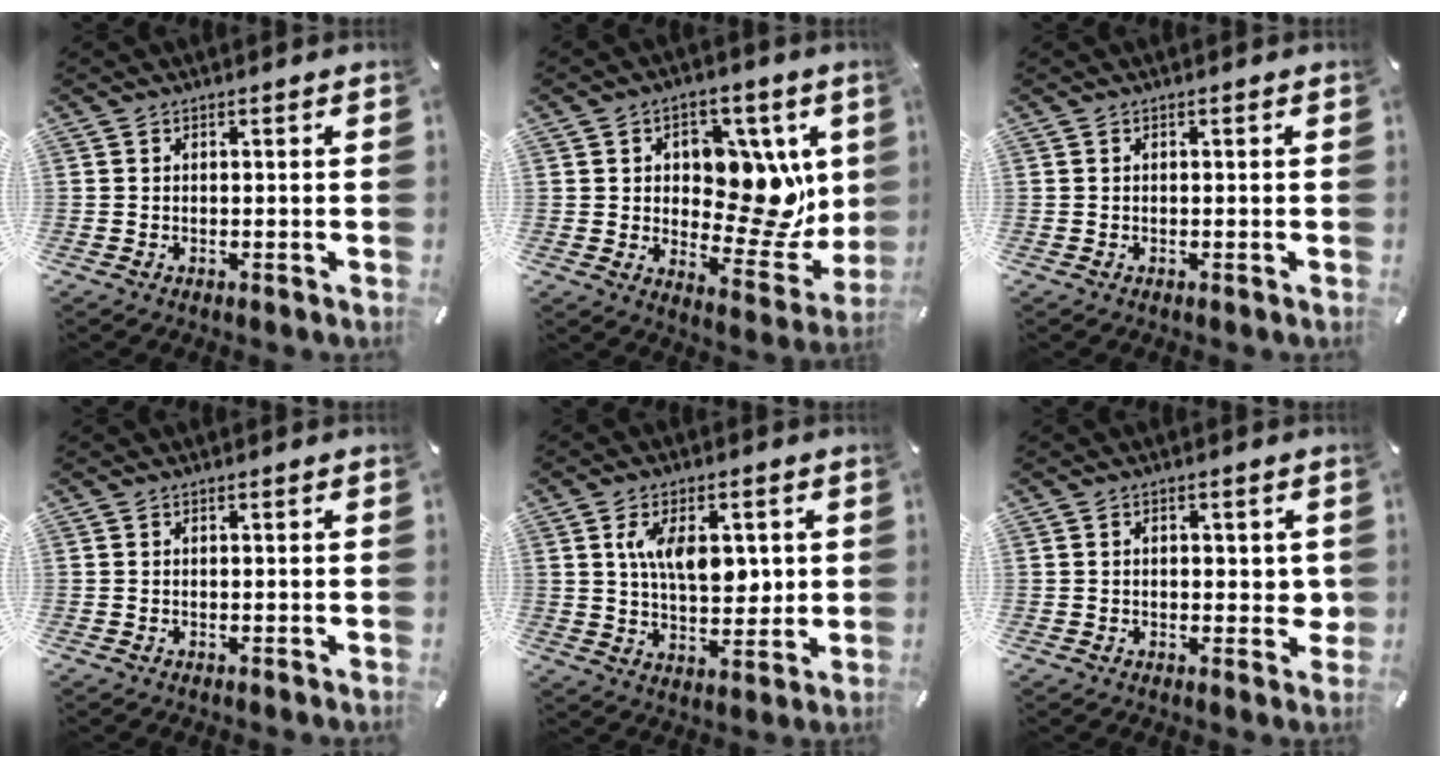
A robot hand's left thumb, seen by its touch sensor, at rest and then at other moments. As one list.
[{"total": 15.1, "force": [3.0, 10.2, 10.7], "torque": [-0.122, -0.022, 0.056]}, {"total": 0.0}, {"total": 0.0}, {"total": 11.0, "force": [2.6, 6.2, 8.7], "torque": [-0.147, -0.002, 0.043]}, {"total": 4.1, "force": [0.2, 2.4, 3.3], "torque": [-0.039, 0.000, -0.002]}]